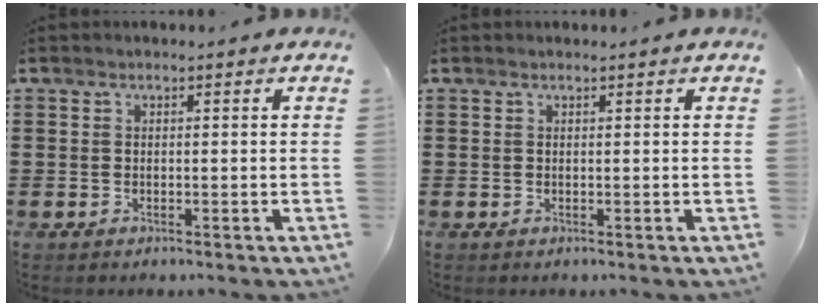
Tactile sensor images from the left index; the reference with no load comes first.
{"total": 0.0}